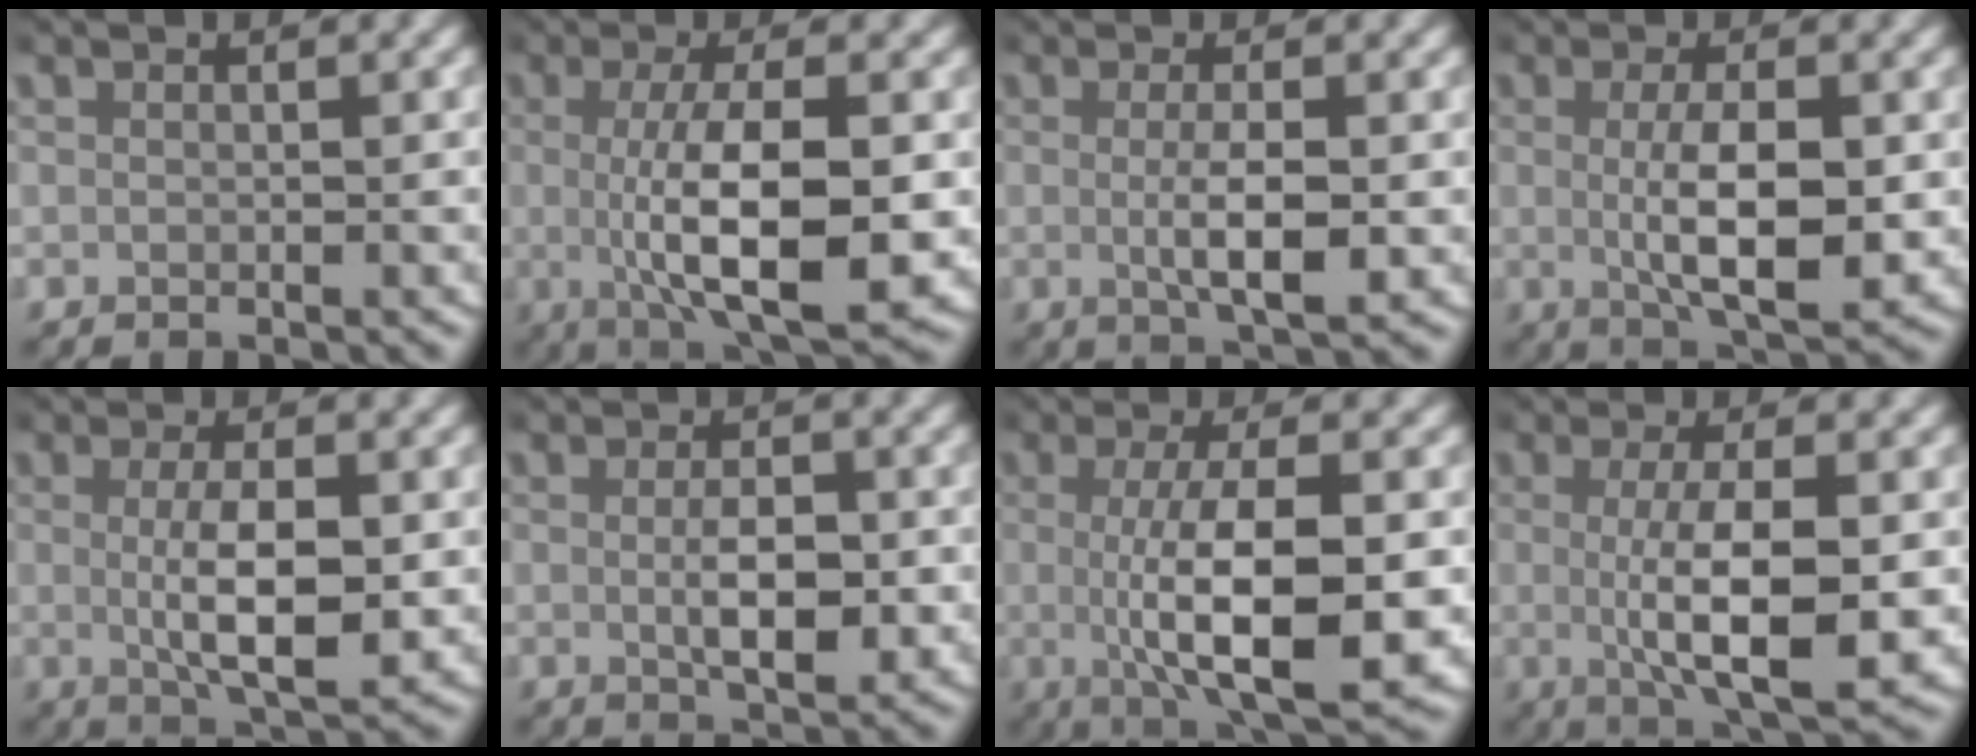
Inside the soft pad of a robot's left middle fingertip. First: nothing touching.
{"total": 9.0, "force": [-1.1, 3.0, 8.5], "torque": [-0.138, -0.015, -0.010]}
{"total": 3.7, "force": [-0.4, 0.8, 3.6], "torque": [-0.064, -0.009, -0.002]}
{"total": 6.6, "force": [-0.4, 2.4, 6.1], "torque": [-0.102, -0.012, -0.003]}
{"total": 5.9, "force": [-0.3, 2.1, 5.5], "torque": [-0.092, -0.012, -0.001]}
{"total": 4.0, "force": [-0.3, 1.8, 3.6], "torque": [-0.058, -0.010, -0.002]}
{"total": 9.3, "force": [-1.3, 3.0, 8.7], "torque": [-0.141, -0.017, -0.010]}
{"total": 7.5, "force": [-0.8, 2.3, 7.1], "torque": [-0.118, -0.015, -0.005]}